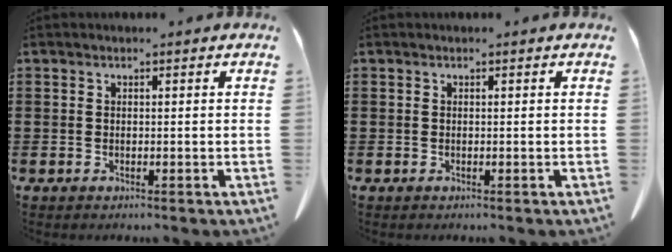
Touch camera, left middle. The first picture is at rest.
{"total": 0.0}